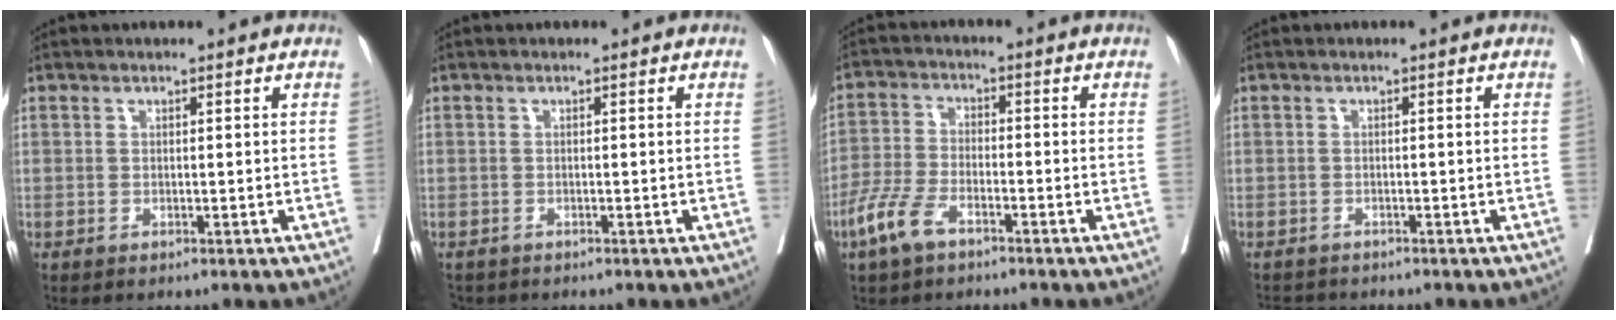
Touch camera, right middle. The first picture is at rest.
{"total": 1.8, "force": [-1.6, 0.9, 0.3], "torque": [-0.011, -0.003, -0.026]}
{"total": 6.3, "force": [-4.1, 2.4, 4.2], "torque": [-0.105, -0.007, -0.082]}
{"total": 3.2, "force": [-3.1, 0.9, 0.4], "torque": [-0.003, -0.008, -0.049]}